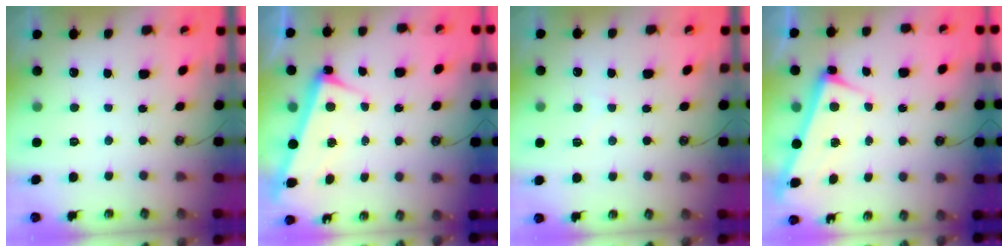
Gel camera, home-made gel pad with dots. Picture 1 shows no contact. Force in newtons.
{"total": 3.5, "press": 3.4, "slide": 0.9}
{"total": 2.0, "press": 2.0, "slide": 0.3}
{"total": 2.8, "press": 2.7, "slide": 0.4}